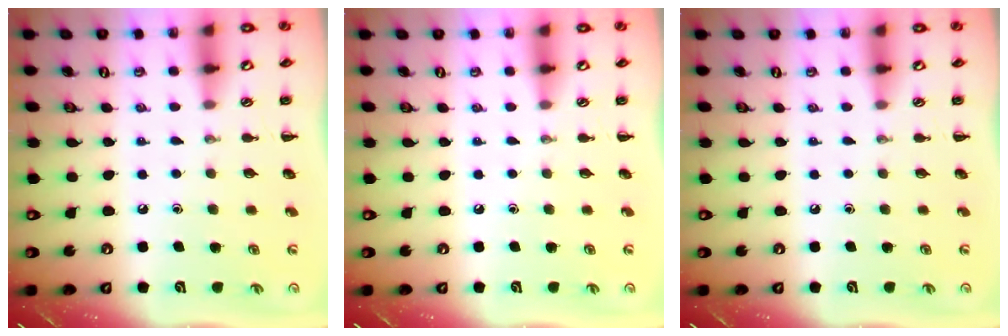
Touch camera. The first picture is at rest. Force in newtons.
{"total": 0.0}
{"total": 0.0}